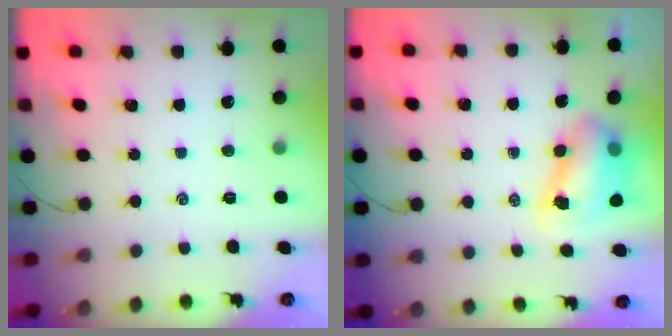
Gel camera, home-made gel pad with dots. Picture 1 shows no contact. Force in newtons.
{"total": 8.8, "press": 8.5, "slide": 2.2}